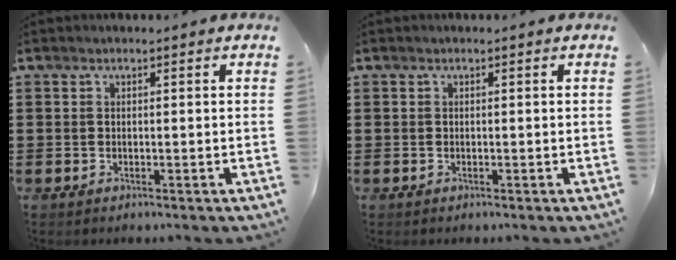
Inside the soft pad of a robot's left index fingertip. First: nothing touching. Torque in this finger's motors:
{"motor_torque": [0.00, 0.00, 0.00, 0.00]}